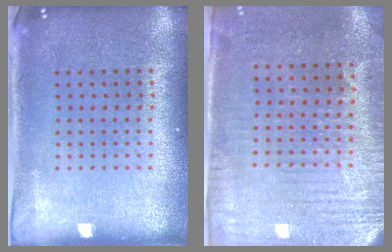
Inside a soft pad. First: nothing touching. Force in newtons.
{"total": 3.1, "press": 2.6, "slide": 1.7}